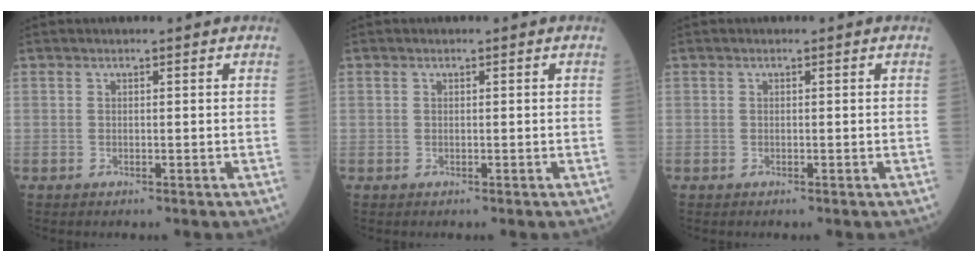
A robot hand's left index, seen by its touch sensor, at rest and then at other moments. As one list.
[{"total": 0.0}, {"total": 0.0}]